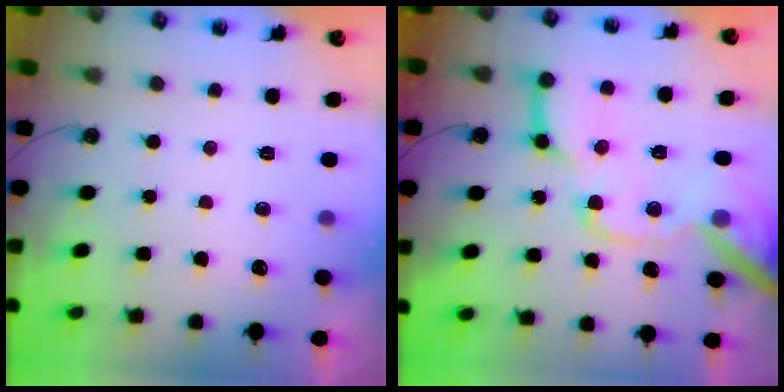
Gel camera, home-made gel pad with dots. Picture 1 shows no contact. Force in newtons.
{"total": 22.4, "press": 22.2, "slide": 2.8}